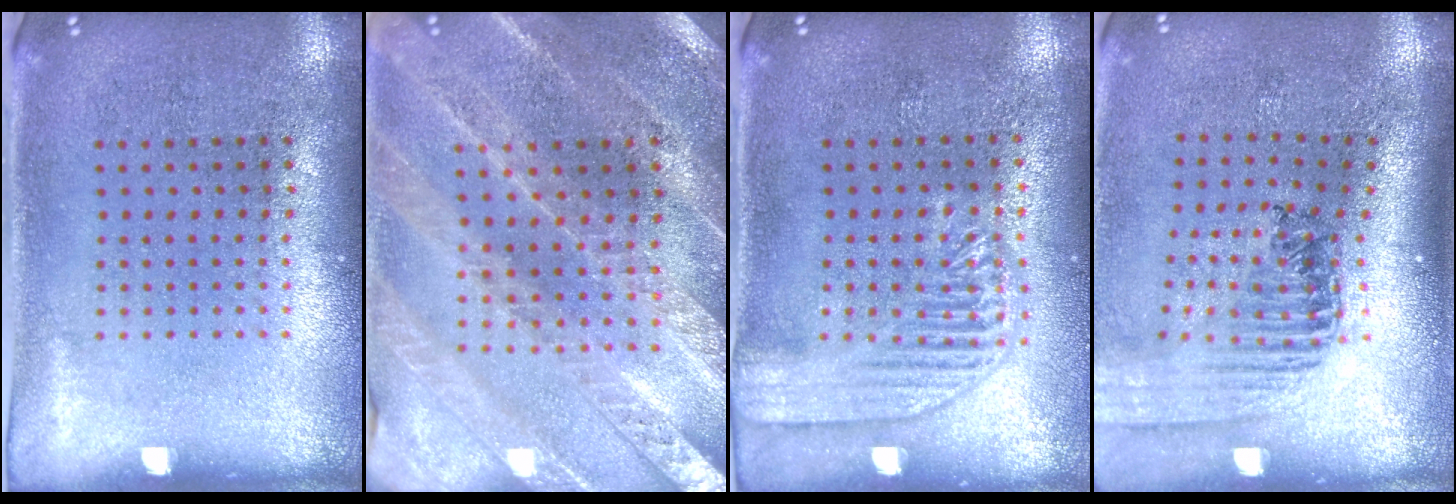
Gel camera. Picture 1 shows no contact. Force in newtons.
{"total": 2.4, "press": 2.4, "slide": 0.3}
{"total": 1.8, "press": 1.8, "slide": 0.4}
{"total": 1.5, "press": 1.5, "slide": 0.2}